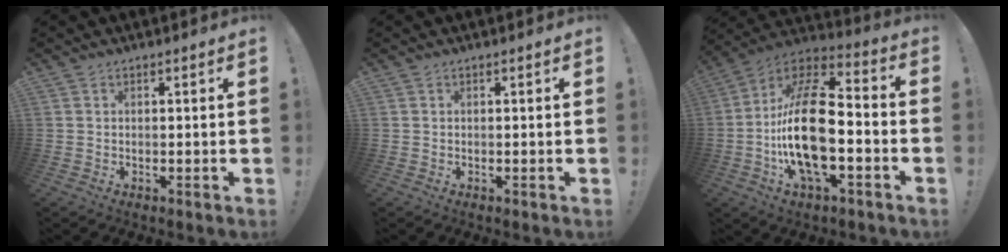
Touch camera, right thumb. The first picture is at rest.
{"total": 0.0}
{"total": 23.9, "force": [-4.3, 11.1, 20.7], "torque": [-0.404, 0.022, -0.072]}